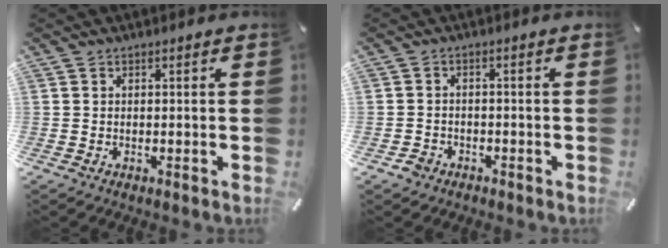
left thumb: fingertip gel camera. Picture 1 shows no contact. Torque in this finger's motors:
{"motor_torque": [-0.45, -0.13, -0.13, 0.10, 0.01]}